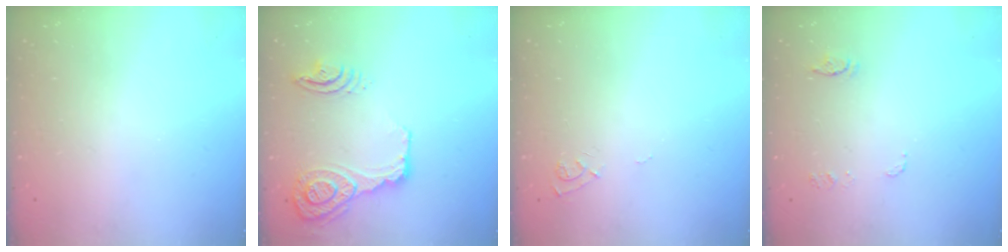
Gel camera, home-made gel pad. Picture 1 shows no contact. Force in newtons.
{"total": 17.7, "press": 17.1, "slide": 4.4}
{"total": 6.8, "press": 6.8, "slide": 0.6}
{"total": 6.9, "press": 6.9, "slide": 0.5}